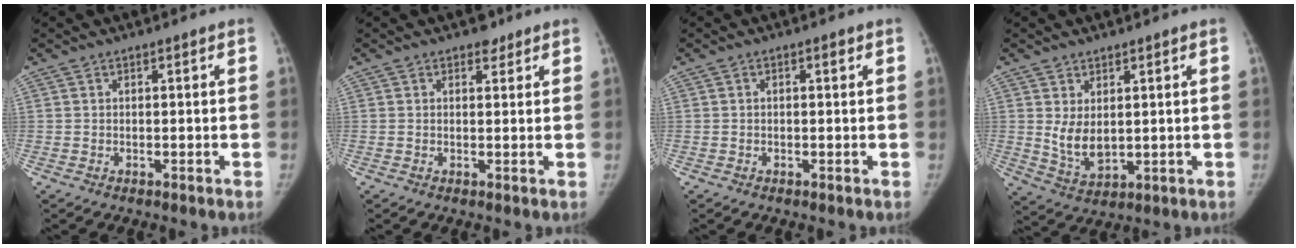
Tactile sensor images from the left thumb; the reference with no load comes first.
{"total": 1.9, "force": [1.4, 1.2, 0.6], "torque": [0.004, -0.007, 0.015]}
{"total": 0.8, "force": [0.2, 0.4, 0.6], "torque": [-0.004, 0.003, 0.001]}
{"total": 6.0, "force": [1.4, 3.8, 4.4], "torque": [-0.062, -0.021, 0.040]}